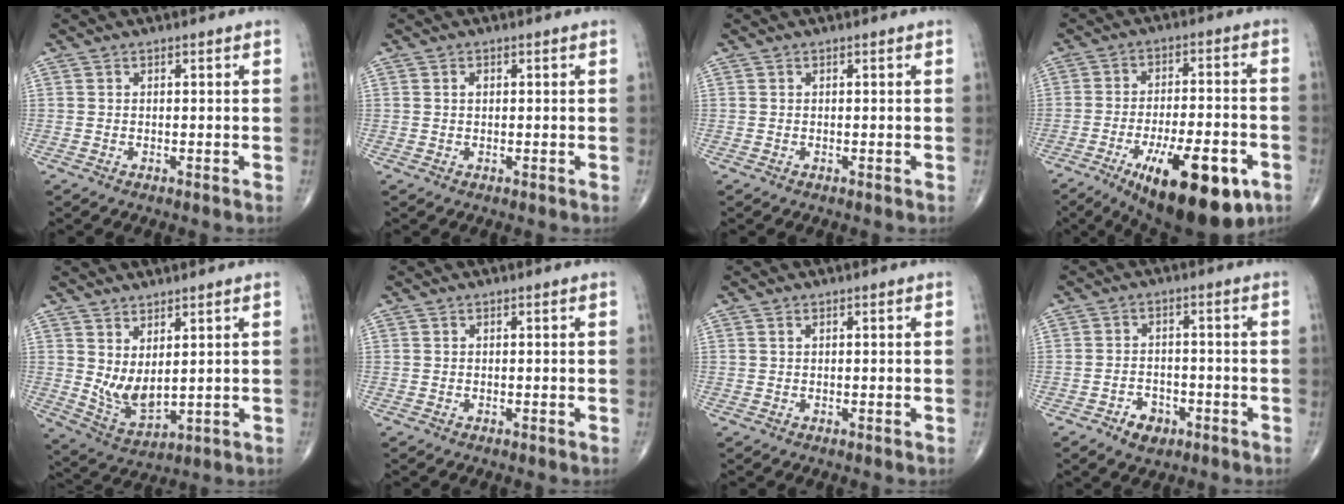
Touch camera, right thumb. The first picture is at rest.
{"total": 1.9, "force": [0.6, 1.1, 1.4], "torque": [-0.023, 0.000, 0.011]}
{"total": 0.0}
{"total": 20.3, "force": [-9.5, 7.4, 16.3], "torque": [-0.214, 0.027, -0.132]}
{"total": 7.4, "force": [2.2, 3.5, 6.2], "torque": [-0.109, -0.034, 0.058]}
{"total": 0.0}
{"total": 0.6, "force": [0.3, 0.3, 0.3], "torque": [-0.008, 0.003, 0.008]}
{"total": 4.8, "force": [-2.7, 3.2, 2.3], "torque": [-0.023, 0.020, -0.039]}